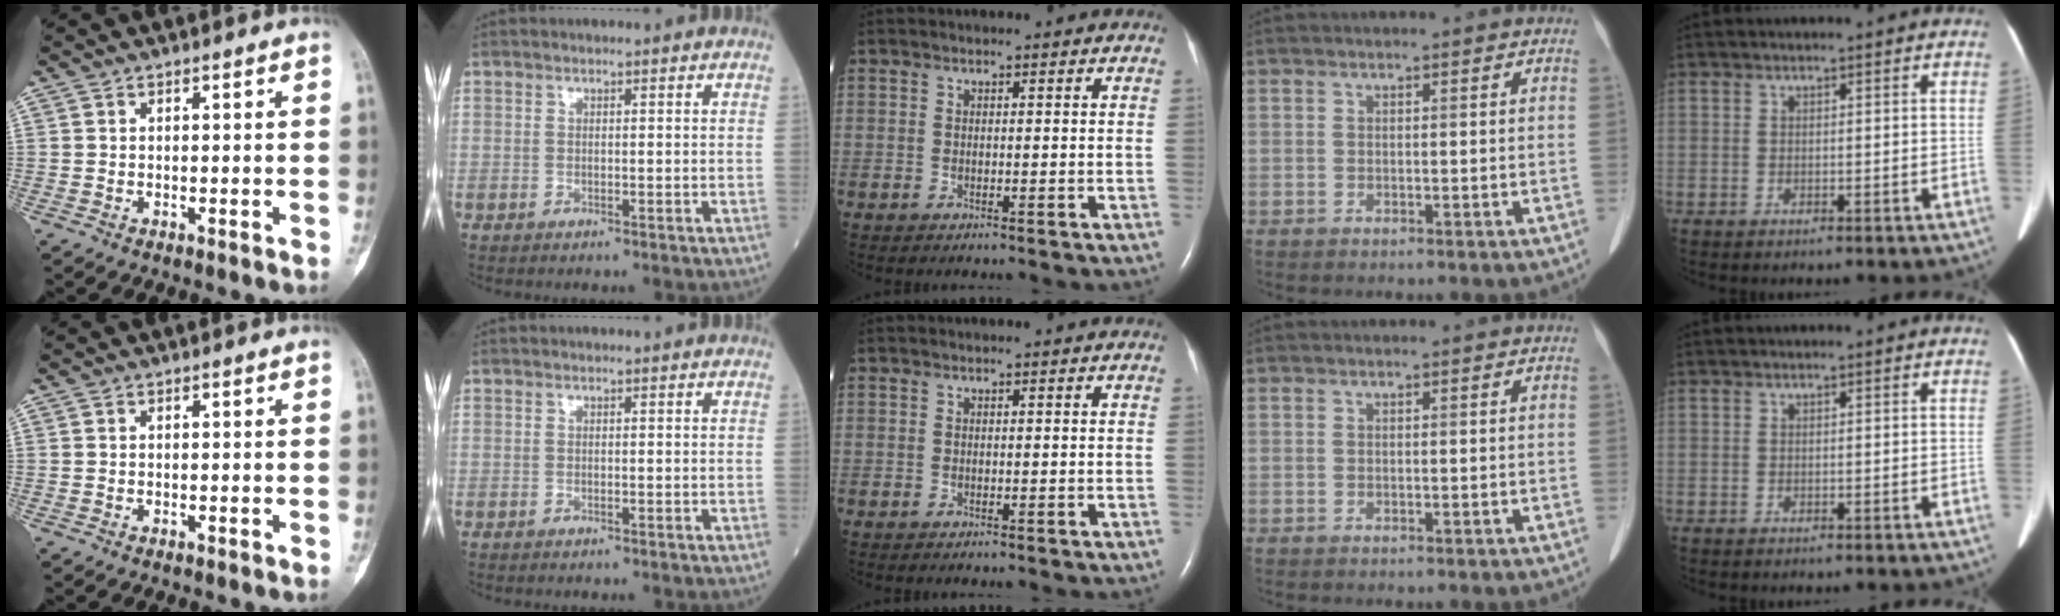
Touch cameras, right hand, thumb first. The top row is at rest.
{}